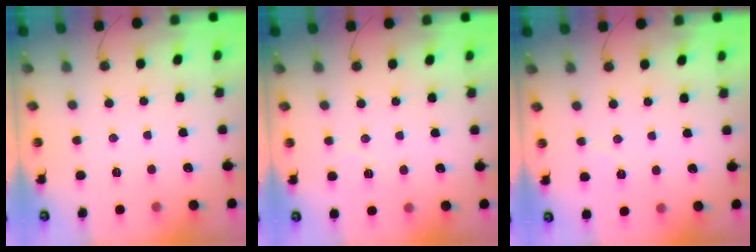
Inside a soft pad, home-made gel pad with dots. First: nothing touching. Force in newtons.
{"total": 3.8, "press": 3.1, "slide": 2.1}
{"total": 3.7, "press": 3.5, "slide": 0.9}